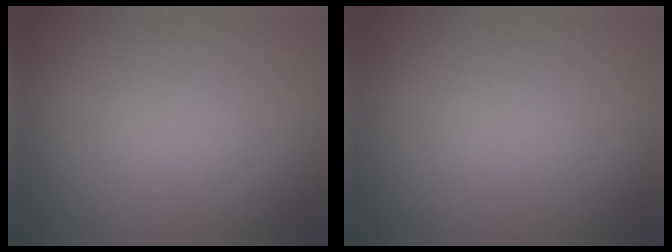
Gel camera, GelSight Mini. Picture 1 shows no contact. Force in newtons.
{"total": 0.0}